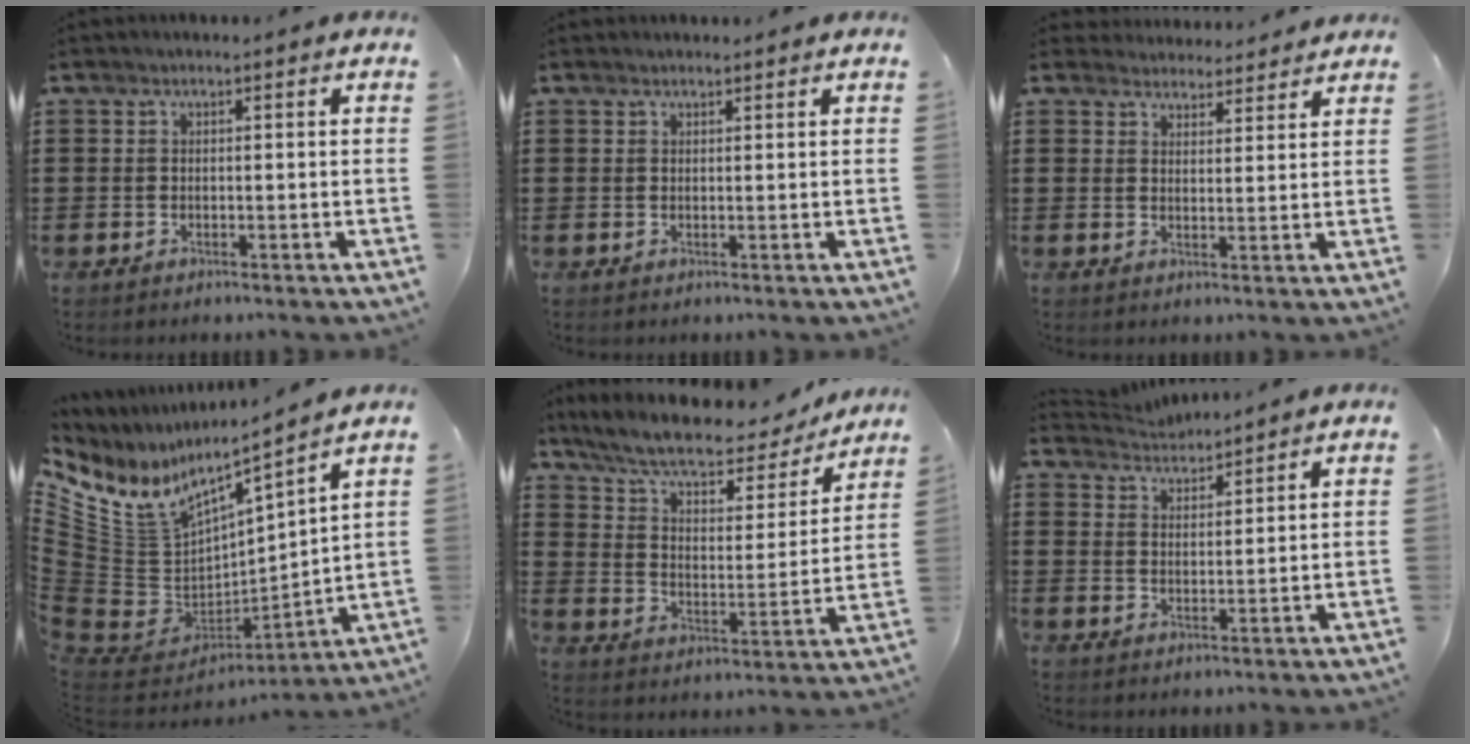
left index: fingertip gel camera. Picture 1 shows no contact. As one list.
[{"total": 0.9, "force": [0.9, 0.2, 0.1], "torque": [-0.004, 0.000, 0.017]}, {"total": 3.5, "force": [3.4, 0.7, 0.1], "torque": [-0.015, -0.010, 0.065]}, {"total": 8.0, "force": [4.9, 5.3, 3.4], "torque": [-0.123, -0.064, 0.086]}, {"total": 8.3, "force": [6.9, 2.0, 4.1], "torque": [-0.109, -0.034, 0.118]}, {"total": 3.3, "force": [3.3, 0.2, -0.3], "torque": [-0.007, -0.016, 0.059]}]